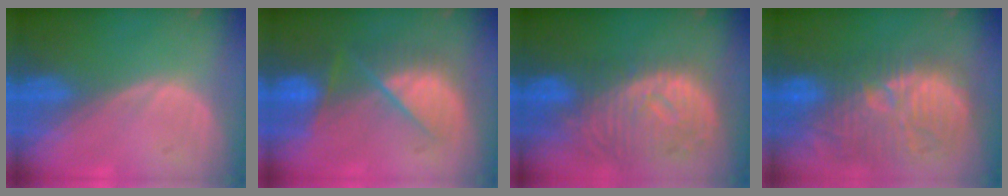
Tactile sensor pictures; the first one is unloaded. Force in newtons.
{"total": 8.0, "press": 7.6, "slide": 2.4}
{"total": 11.3, "press": 9.9, "slide": 5.6}
{"total": 12.6, "press": 12.0, "slide": 4.1}